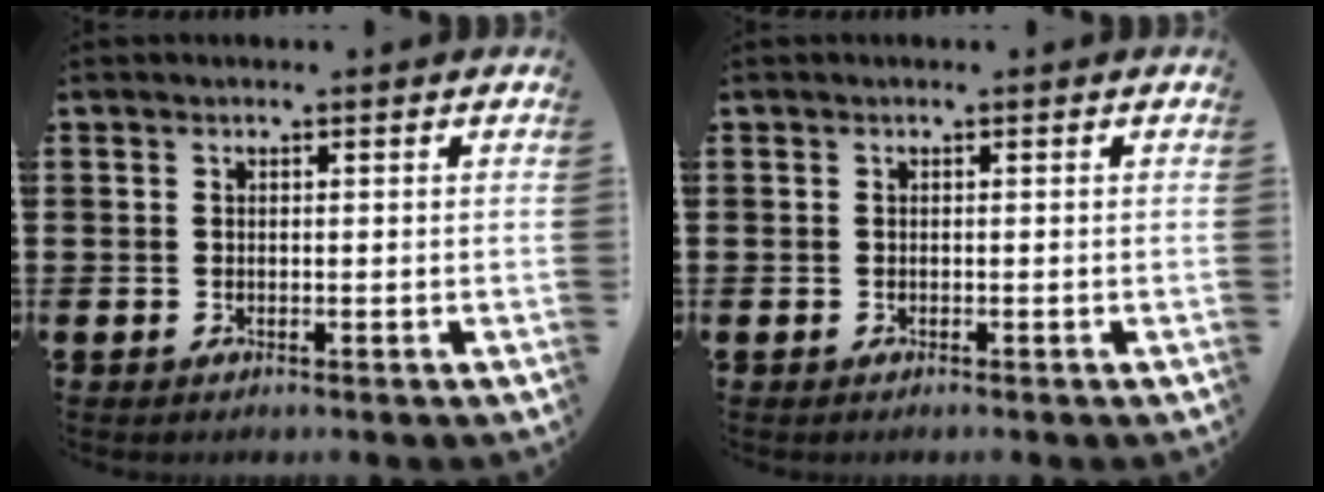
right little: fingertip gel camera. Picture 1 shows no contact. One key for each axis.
{"total": 0.0}